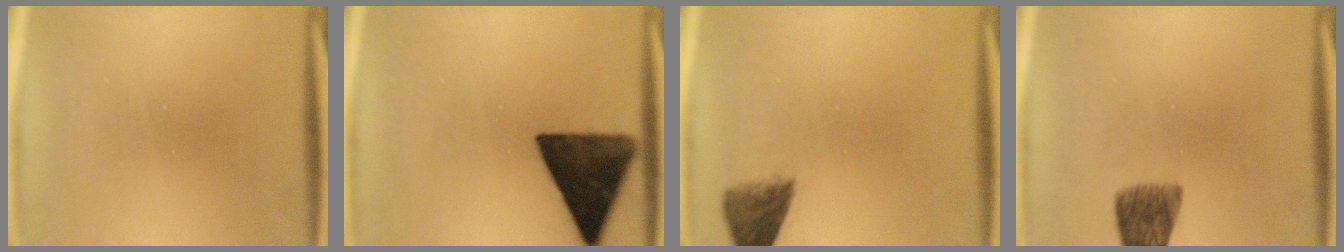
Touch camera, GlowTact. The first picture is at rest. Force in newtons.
{"total": 13.4}
{"total": 5.0}
{"total": 6.5}